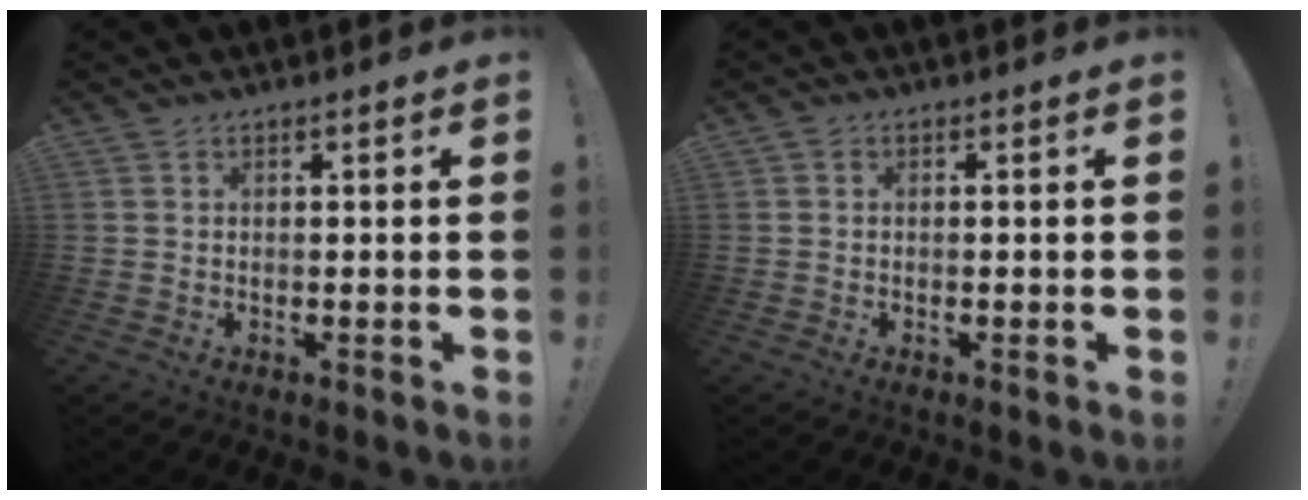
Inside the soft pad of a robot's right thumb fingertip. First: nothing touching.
{"total": 0.5, "force": [0.0, 0.5, -0.1], "torque": [0.003, 0.003, 0.000]}